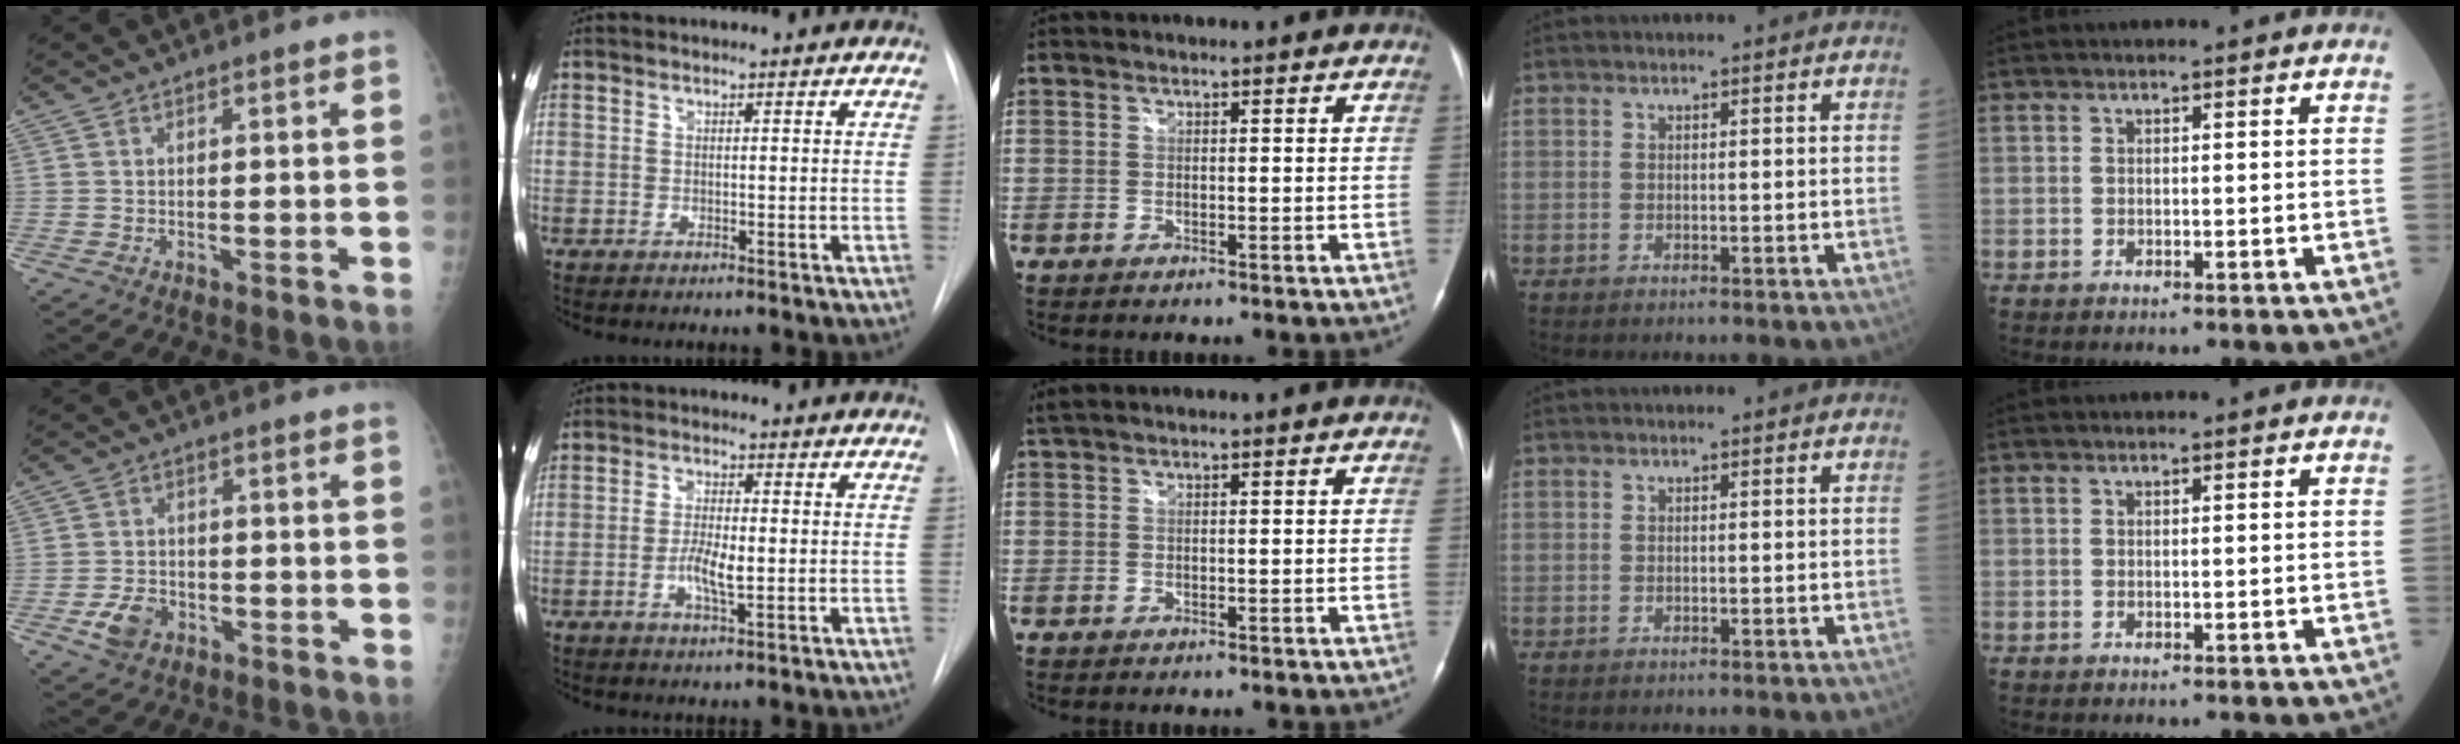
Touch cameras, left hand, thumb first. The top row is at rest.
{"thumb": {"total": 4.7, "force": [-2.0, 3.4, 2.5], "torque": [-0.043, 0.010, -0.034]}, "index": {"total": 4.3, "force": [-0.9, 1.0, 4.1], "torque": [-0.079, -0.004, -0.017]}, "middle": {"total": 1.4, "force": [1.2, -0.1, 0.8], "torque": [-0.023, 0.026, 0.028]}}